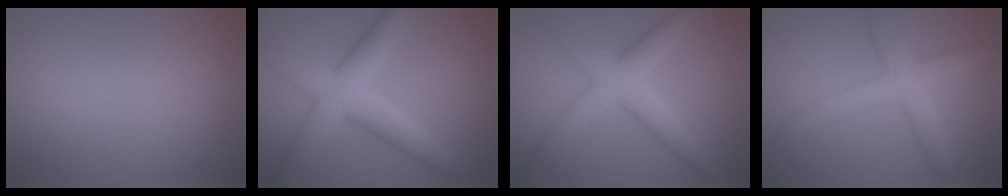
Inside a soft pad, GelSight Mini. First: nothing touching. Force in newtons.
{"total": 5.8, "press": 5.8, "slide": 0.4}
{"total": 5.4, "press": 5.4, "slide": 0.2}
{"total": 4.7, "press": 4.7, "slide": 0.1}